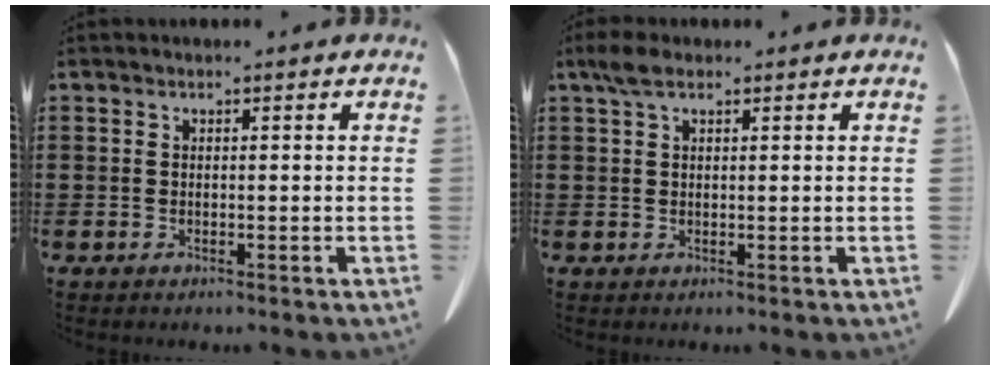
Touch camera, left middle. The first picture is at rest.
{"total": 2.6, "force": [1.4, 1.2, 1.9], "torque": [-0.042, 0.005, 0.025]}